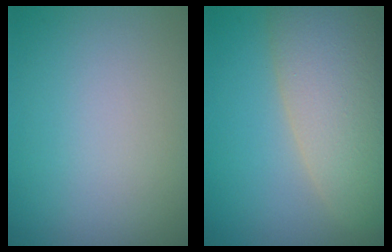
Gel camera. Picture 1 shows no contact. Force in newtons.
{"total": 10.4, "press": 10.4, "slide": 1.0}